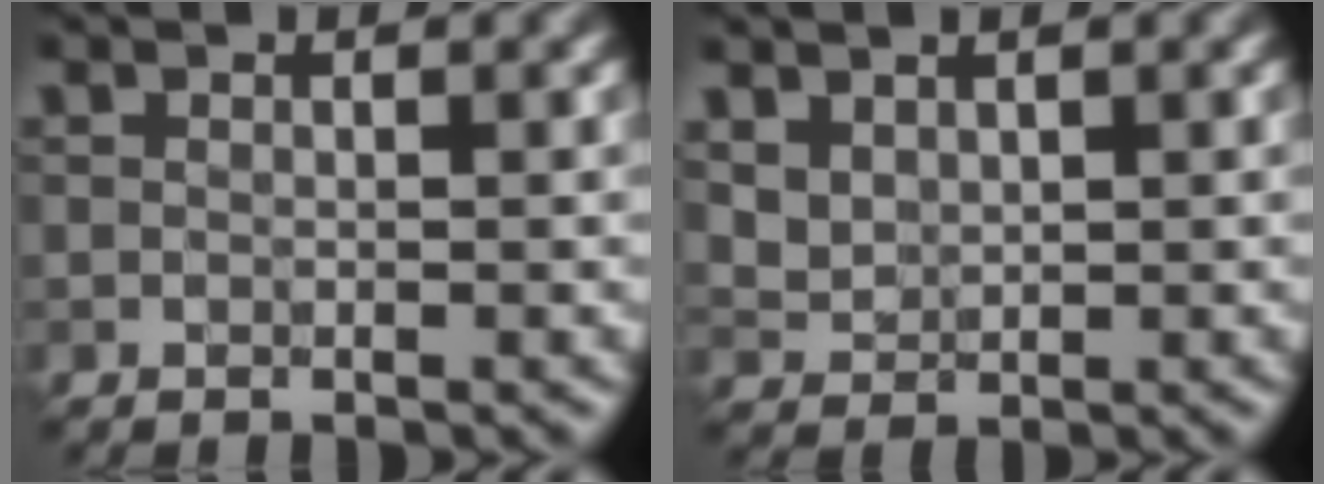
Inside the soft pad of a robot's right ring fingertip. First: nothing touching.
{"total": 1.9, "force": [1.2, 1.3, 0.8], "torque": [-0.023, -0.004, 0.032]}